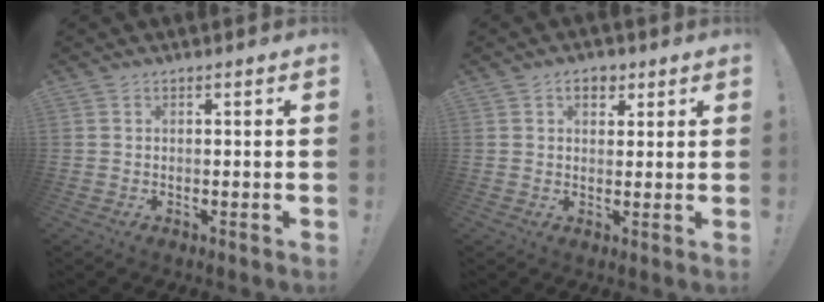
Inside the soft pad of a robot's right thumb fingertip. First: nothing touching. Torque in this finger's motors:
{"motor_torque": [0.06, 0.91, 0.32, 0.05, -0.04]}